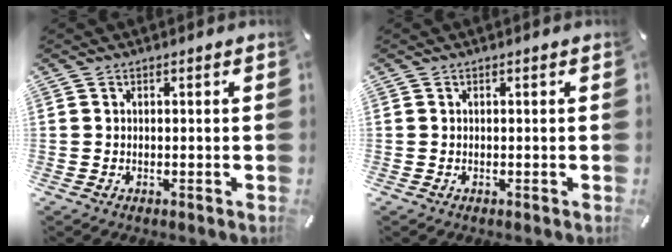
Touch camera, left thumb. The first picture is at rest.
{"total": 0.0}